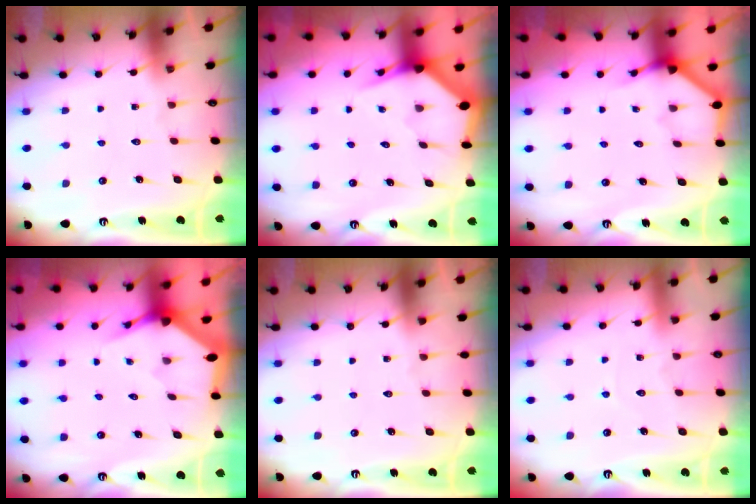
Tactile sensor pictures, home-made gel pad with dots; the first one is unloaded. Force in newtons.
{"total": 3.4, "press": 3.4, "slide": 0.5}
{"total": 4.2, "press": 4.2, "slide": 0.4}
{"total": 4.1, "press": 4.0, "slide": 0.3}
{"total": 0.0}
{"total": 3.0, "press": 2.9, "slide": 0.4}